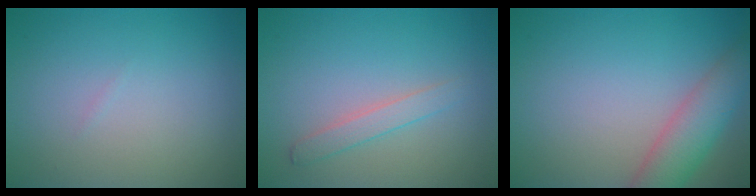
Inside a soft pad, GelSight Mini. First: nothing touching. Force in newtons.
{"total": 1.7, "press": 1.7, "slide": 0.1}
{"total": 4.6, "press": 4.6, "slide": 0.3}